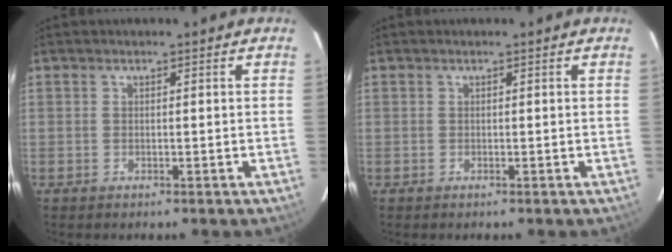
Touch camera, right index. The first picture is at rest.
{"total": 0.0}